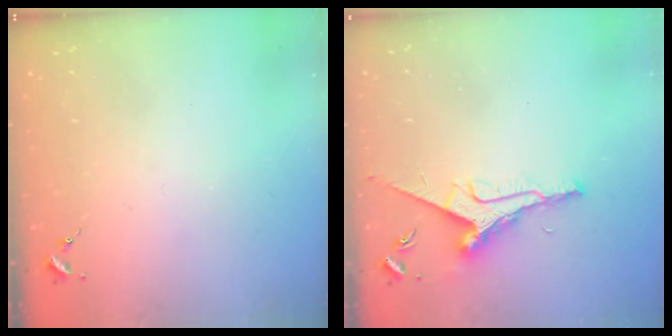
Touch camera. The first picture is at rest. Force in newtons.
{"total": 9.5, "press": 9.5, "slide": 0.8}